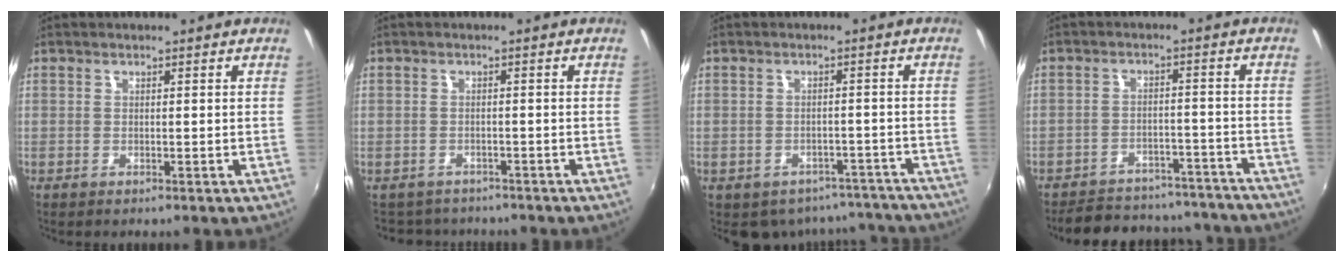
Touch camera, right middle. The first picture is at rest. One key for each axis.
{"total": 4.1, "fx": -3.3, "fy": 2.5, "fz": 0.0, "tx": -0.007, "ty": 0.010, "tz": -0.054}
{"total": 10.5, "fx": -8.7, "fy": 5.6, "fz": 2.2, "tx": -0.048, "ty": 0.014, "tz": -0.089}
{"total": 20.3, "fx": -18.1, "fy": 6.9, "fz": 6.2, "tx": -0.132, "ty": 0.034, "tz": -0.217}